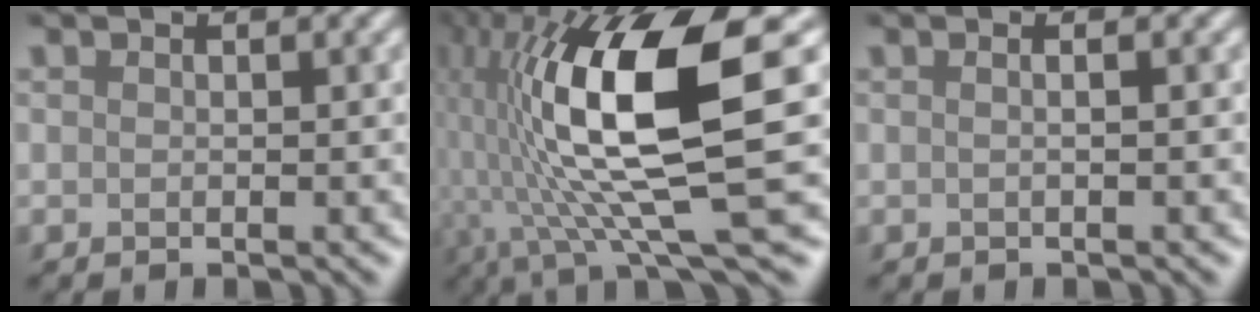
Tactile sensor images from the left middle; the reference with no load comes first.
{"total": 15.3, "force": [0.7, 4.1, 14.7], "torque": [-0.280, 0.001, 0.018]}
{"total": 1.8, "force": [0.4, 0.9, 1.5], "torque": [-0.003, -0.001, -0.017]}